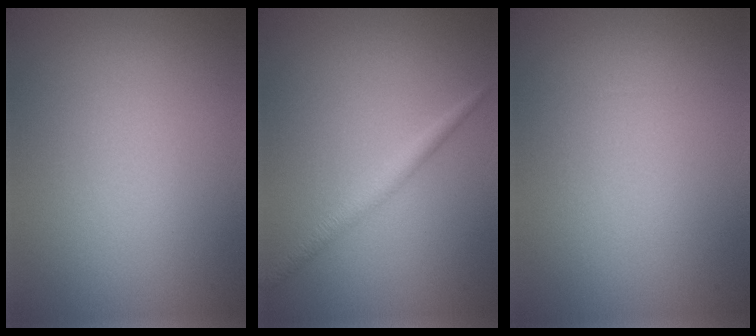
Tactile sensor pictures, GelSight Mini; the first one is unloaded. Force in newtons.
{"total": 1.7, "press": 1.7, "slide": 0.1}
{"total": 0.0}